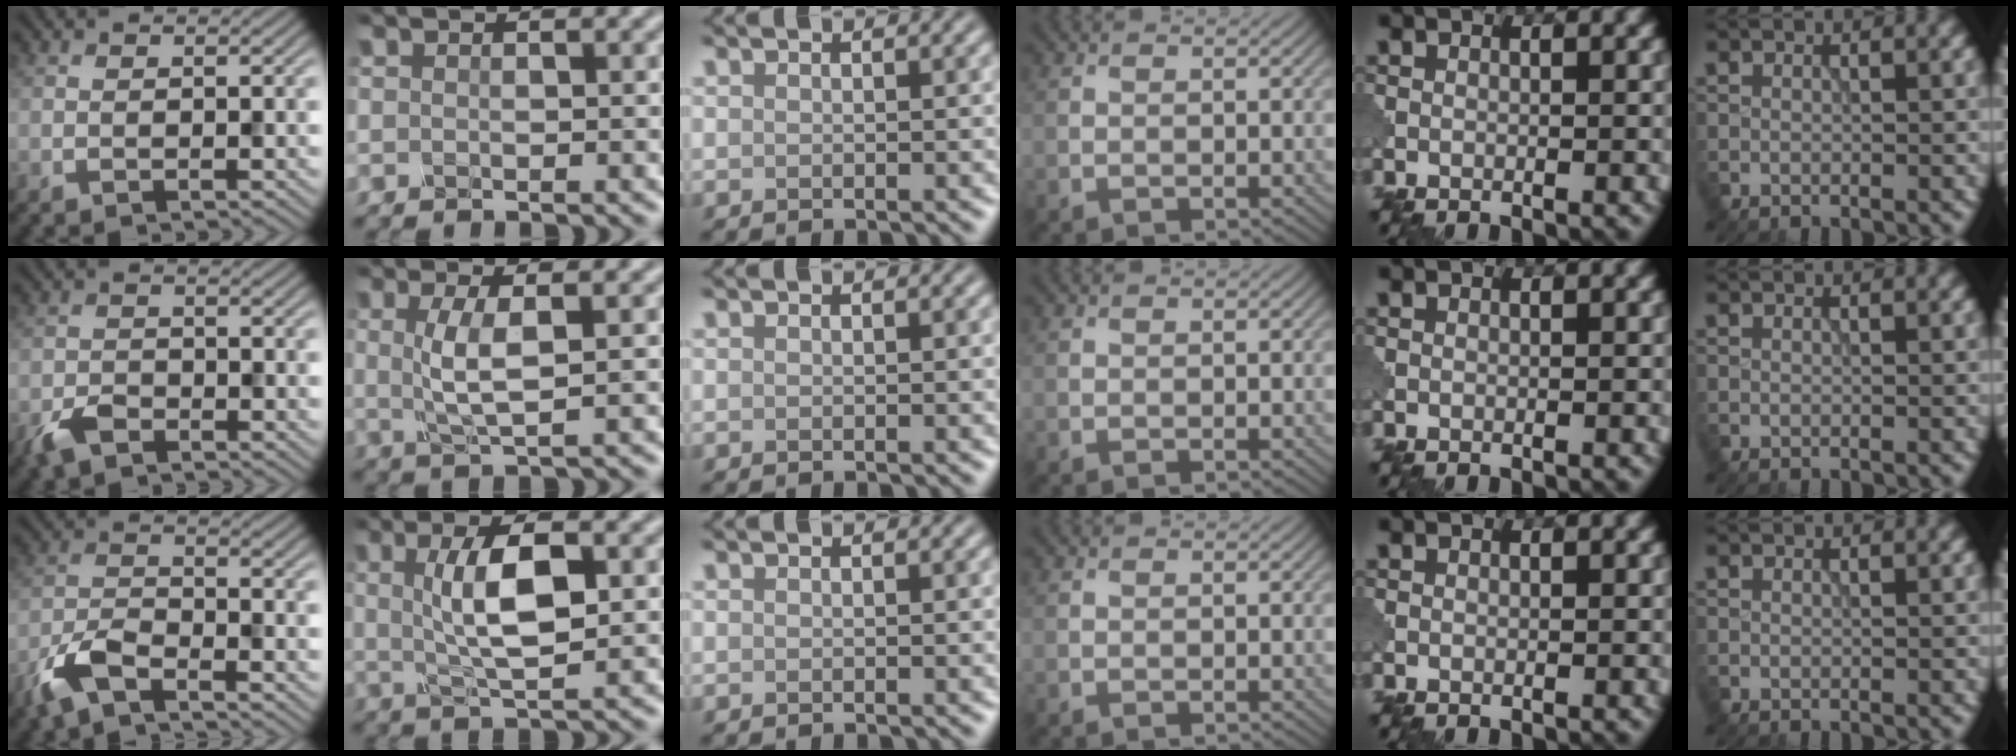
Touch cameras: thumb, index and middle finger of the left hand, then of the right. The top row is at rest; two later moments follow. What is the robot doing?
{"motion": "squeeze", "object": "clothespin"}